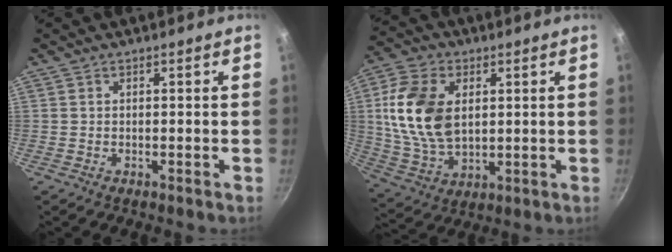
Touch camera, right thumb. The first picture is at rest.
{"total": 16.1, "force": [2.8, 10.3, 12.1], "torque": [-0.219, -0.007, 0.059]}